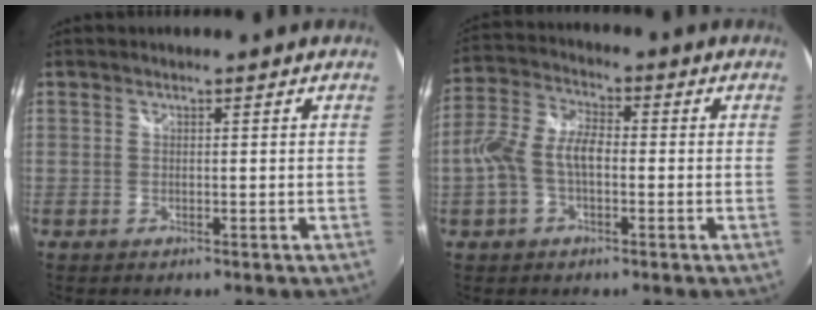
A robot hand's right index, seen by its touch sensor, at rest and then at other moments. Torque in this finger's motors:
{"motor_torque": [0.33, -0.09, 0.23, 0.09]}